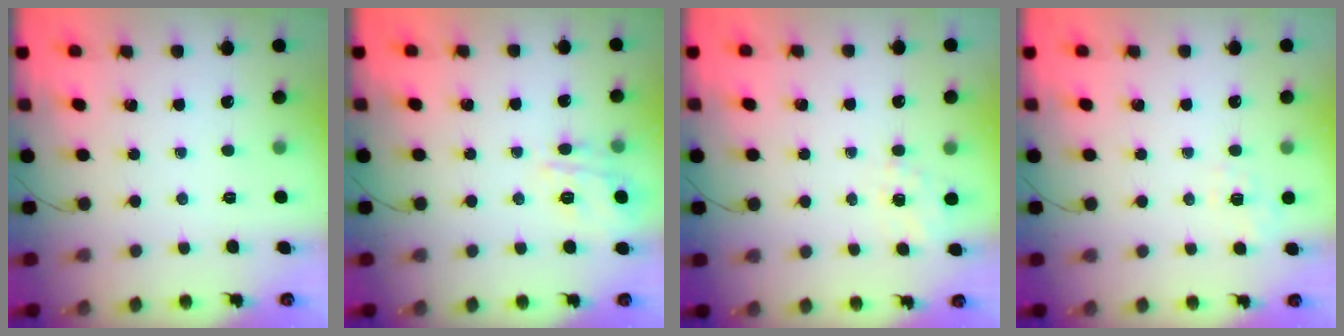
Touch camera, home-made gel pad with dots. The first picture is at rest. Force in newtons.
{"total": 10.0, "press": 10.0, "slide": 0.6}
{"total": 1.5, "press": 1.1, "slide": 1.1}
{"total": 2.5, "press": 1.8, "slide": 1.7}